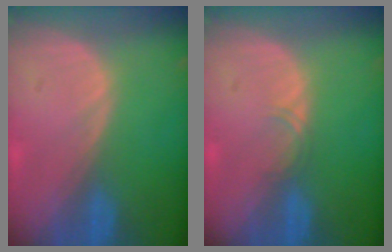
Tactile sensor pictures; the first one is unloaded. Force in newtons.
{"total": 1.1, "press": 1.1, "slide": 0.1}